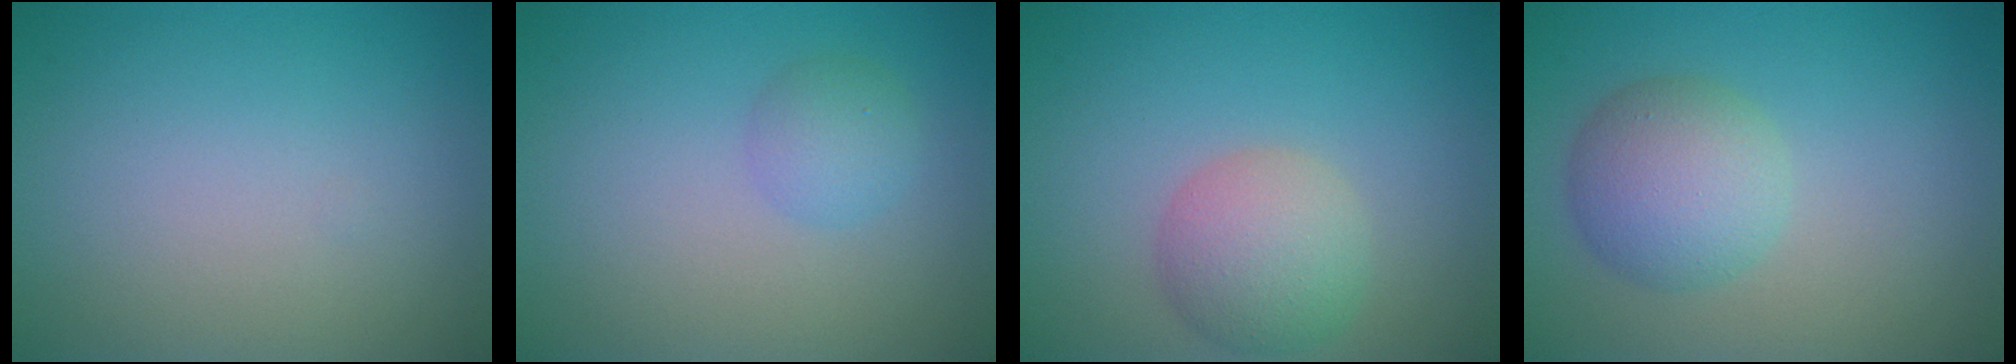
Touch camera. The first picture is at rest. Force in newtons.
{"total": 1.8, "press": 1.8, "slide": 0.1}
{"total": 4.1, "press": 4.1, "slide": 0.3}
{"total": 4.5, "press": 4.5, "slide": 0.4}